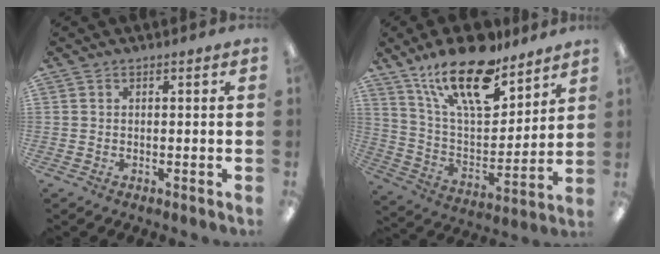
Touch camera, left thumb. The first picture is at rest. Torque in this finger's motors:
{"motor_torque": [0.70, 0.70, 1.37, -1.40, 0.27]}